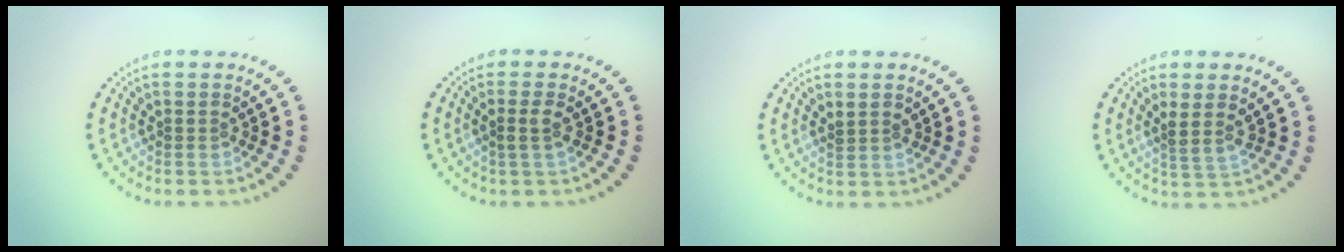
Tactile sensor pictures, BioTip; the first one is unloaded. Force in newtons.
{"total": 1.3, "press": 1.1, "slide": 0.7}
{"total": 1.1, "press": 1.0, "slide": 0.4}
{"total": 2.0, "press": 1.5, "slide": 1.3}